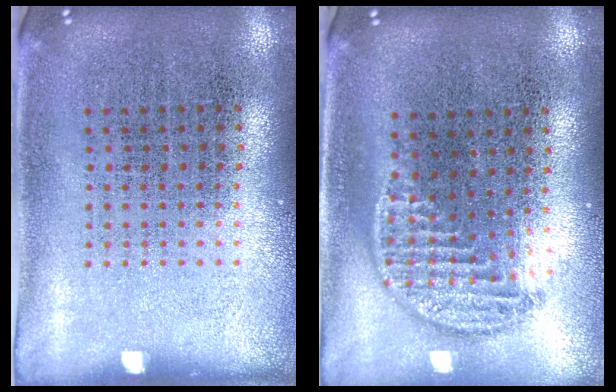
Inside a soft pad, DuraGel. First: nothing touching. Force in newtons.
{"total": 1.3, "press": 1.1, "slide": 0.6}